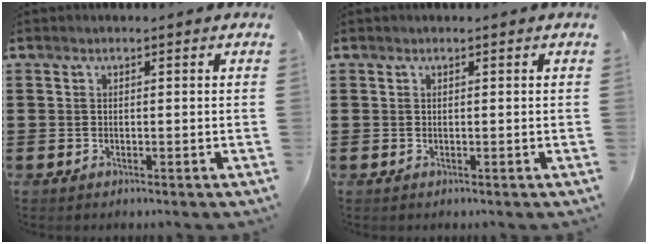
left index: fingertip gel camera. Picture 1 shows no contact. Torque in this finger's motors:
{"motor_torque": [-0.29, 0.48, -0.29, -0.06]}